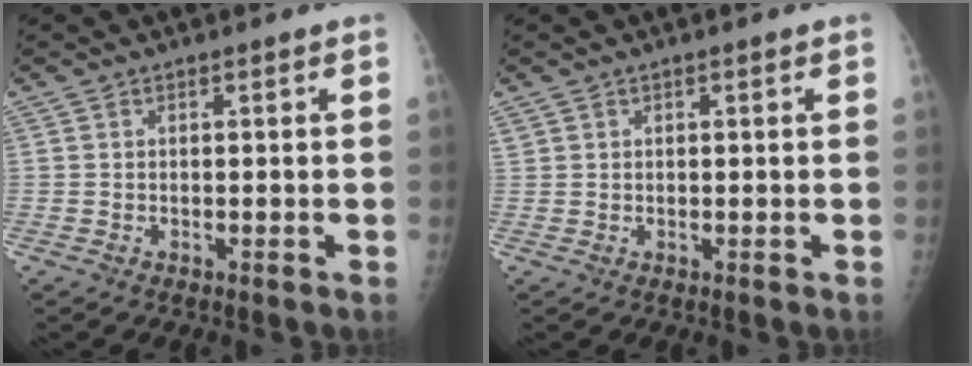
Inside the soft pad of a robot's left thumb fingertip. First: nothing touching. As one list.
[{"total": 0.7, "force": [0.4, 0.5, 0.1], "torque": [0.006, -0.002, 0.007]}]